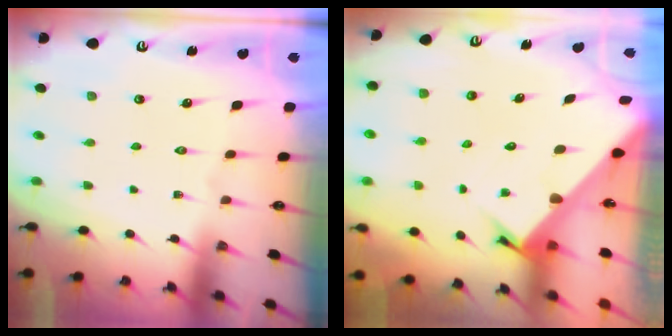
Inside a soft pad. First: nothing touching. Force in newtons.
{"total": 3.0, "press": 3.0, "slide": 0.1}